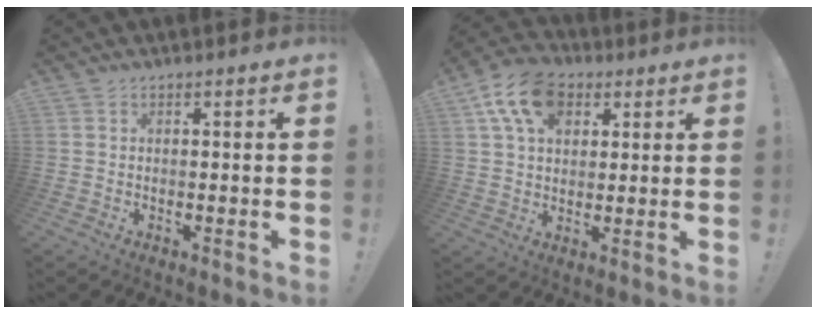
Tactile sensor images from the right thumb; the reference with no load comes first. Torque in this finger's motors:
{"motor_torque": [0.14, 0.36, 0.10, 0.03, 0.36]}